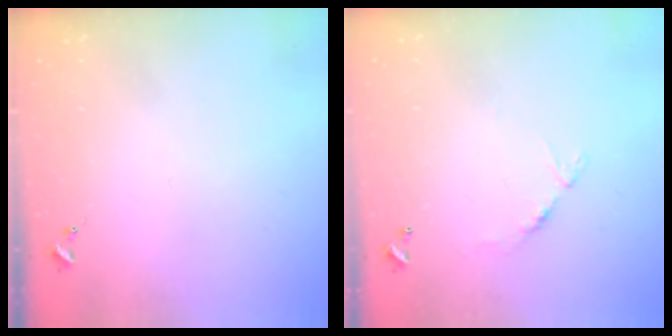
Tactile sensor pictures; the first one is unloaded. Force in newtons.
{"total": 5.9, "press": 5.9, "slide": 0.4}